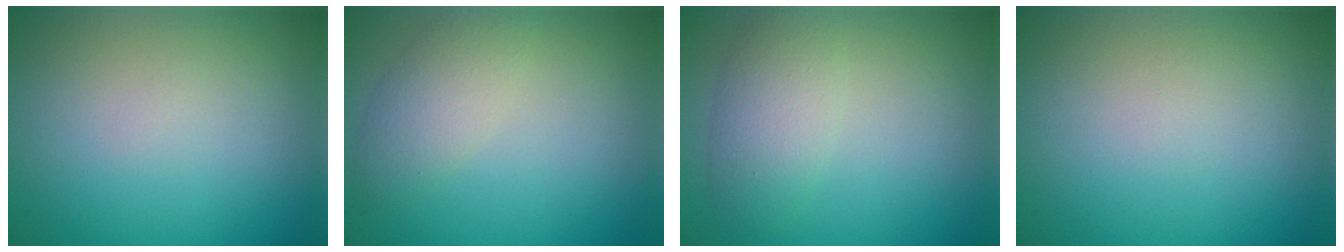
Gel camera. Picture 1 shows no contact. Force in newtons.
{"total": 2.9, "press": 2.9, "slide": 0.2}
{"total": 3.5, "press": 3.5, "slide": 0.2}
{"total": 0.0}